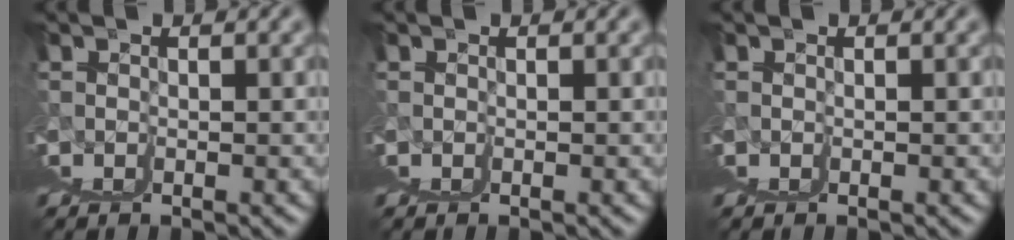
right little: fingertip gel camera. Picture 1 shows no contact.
{"total": 0.0}
{"total": 0.0}